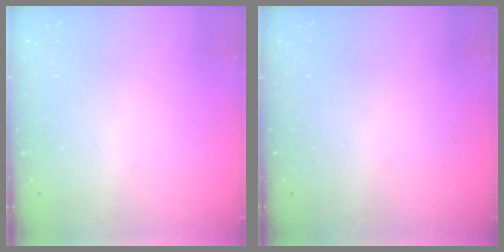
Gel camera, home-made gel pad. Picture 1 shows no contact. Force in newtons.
{"total": 0.0}